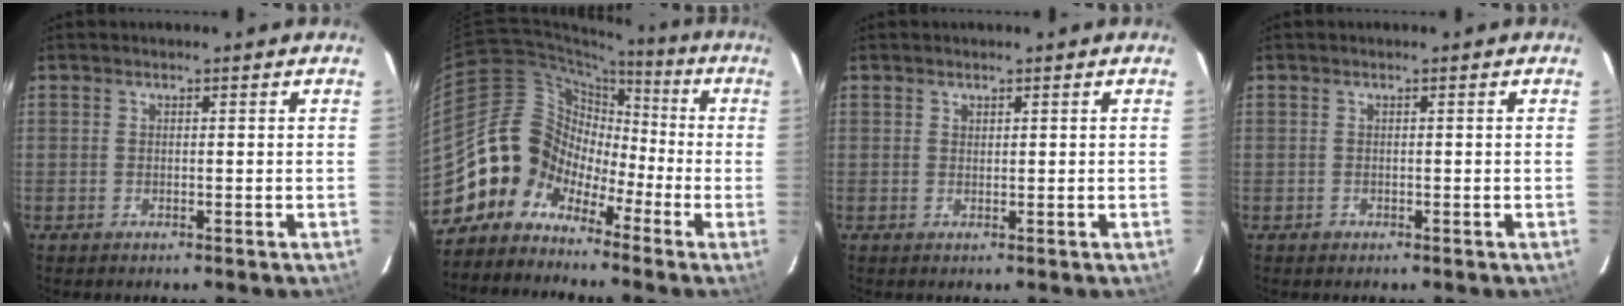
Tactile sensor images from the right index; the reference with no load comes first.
{"total": 10.1, "force": [-5.6, 8.3, 1.3], "torque": [-0.033, 0.050, -0.130]}
{"total": 0.6, "force": [0.5, 0.3, 0.0], "torque": [0.000, 0.001, 0.010]}
{"total": 0.7, "force": [-0.4, 0.5, 0.0], "torque": [0.002, 0.002, -0.004]}